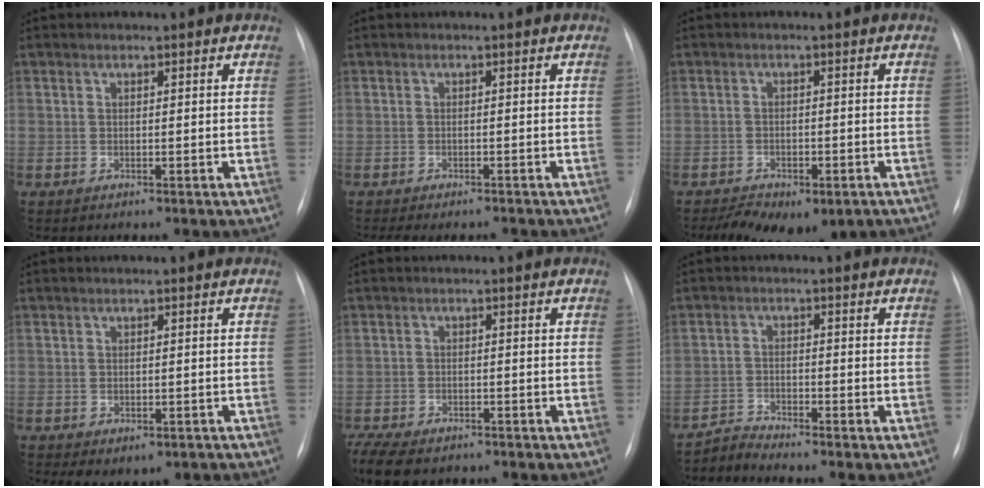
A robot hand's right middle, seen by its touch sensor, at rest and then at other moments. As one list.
[{"total": 5.7, "force": [-5.2, 1.6, 1.8], "torque": [-0.014, 0.000, -0.066]}, {"total": 10.4, "force": [-7.0, 5.2, 5.7], "torque": [-0.089, 0.004, -0.094]}, {"total": 4.5, "force": [-2.9, 2.7, 2.1], "torque": [-0.022, 0.007, -0.030]}, {"total": 12.6, "force": [-8.7, 6.8, 6.1], "torque": [-0.154, -0.013, -0.121]}, {"total": 2.8, "force": [-2.5, -0.6, -0.9], "torque": [0.022, -0.019, -0.049]}]